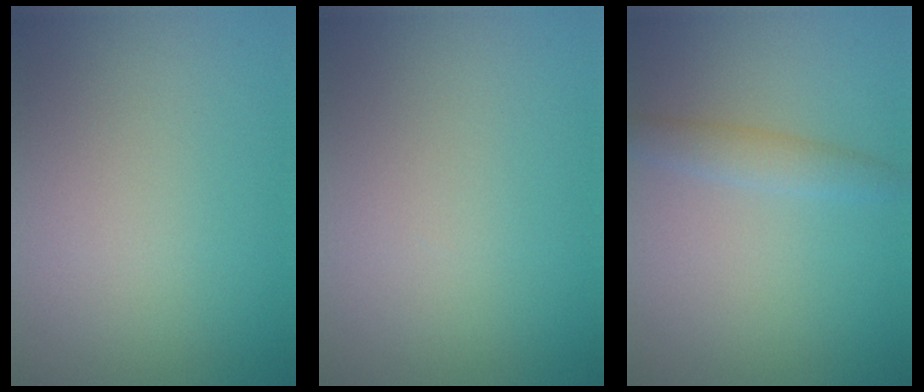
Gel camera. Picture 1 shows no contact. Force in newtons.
{"total": 0.0}
{"total": 2.0, "press": 2.0, "slide": 0.0}